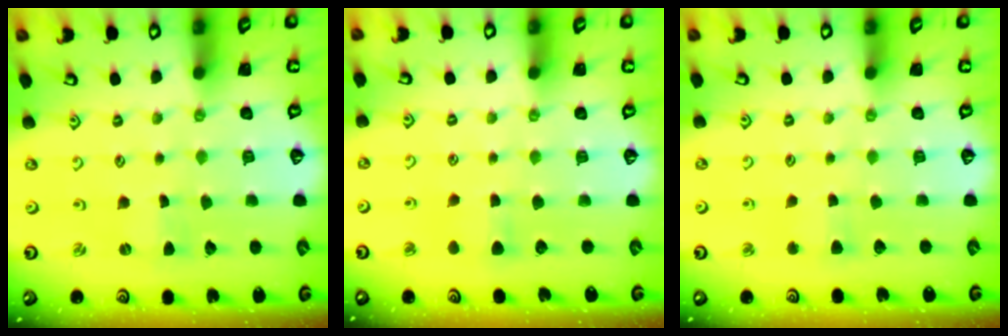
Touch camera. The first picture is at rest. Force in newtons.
{"total": 4.5, "press": 4.4, "slide": 0.9}
{"total": 2.7, "press": 2.7, "slide": 0.4}